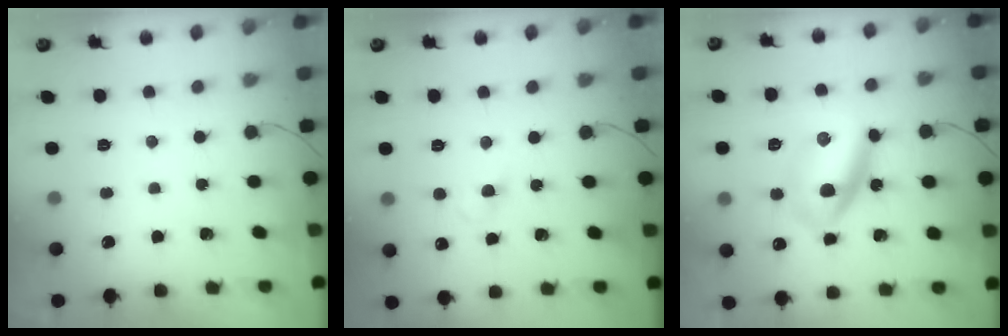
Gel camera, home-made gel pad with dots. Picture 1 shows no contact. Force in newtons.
{"total": 2.0, "press": 1.8, "slide": 0.9}
{"total": 11.3, "press": 11.3, "slide": 0.4}